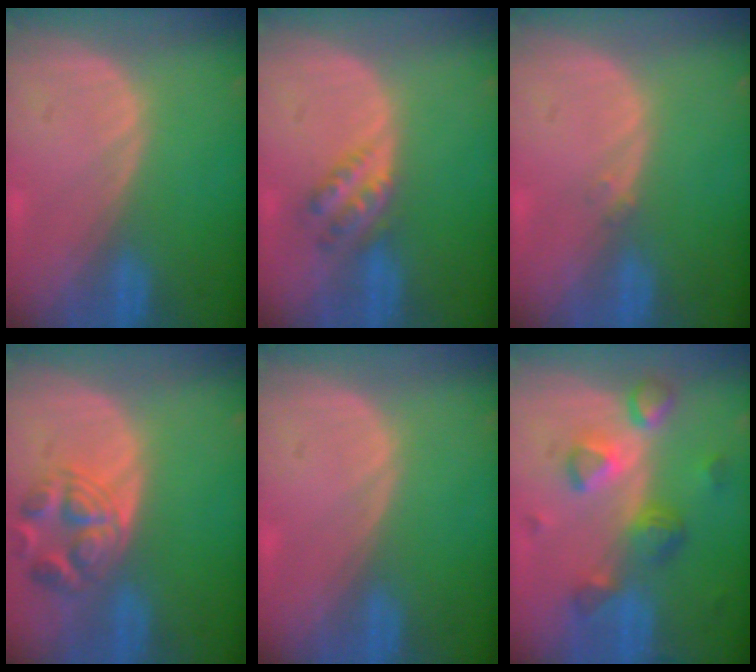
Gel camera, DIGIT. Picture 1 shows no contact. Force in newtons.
{"total": 4.5, "press": 4.0, "slide": 2.0}
{"total": 0.8, "press": 0.7, "slide": 0.4}
{"total": 6.2, "press": 6.1, "slide": 0.7}
{"total": 0.0}
{"total": 8.0, "press": 7.2, "slide": 3.5}